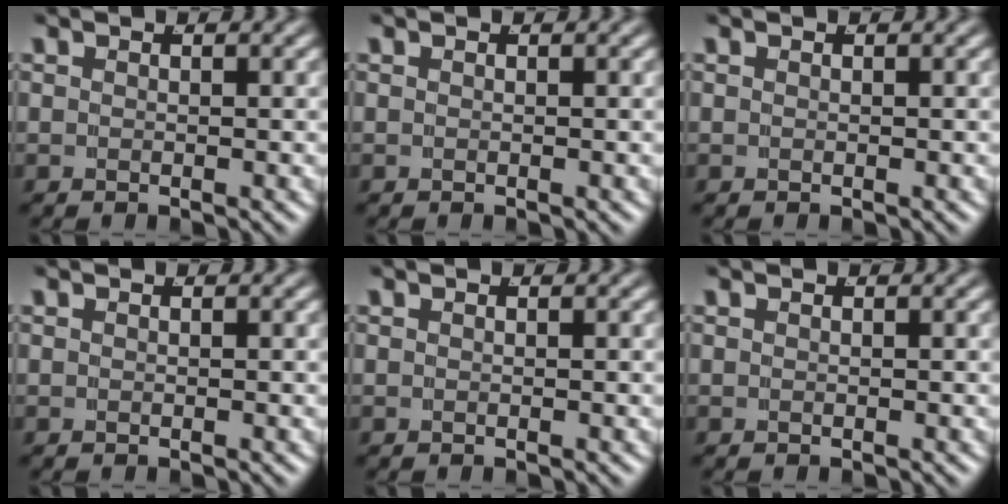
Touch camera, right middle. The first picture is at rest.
{"total": 0.0}
{"total": 0.0}
{"total": 0.0}
{"total": 0.0}
{"total": 0.0}